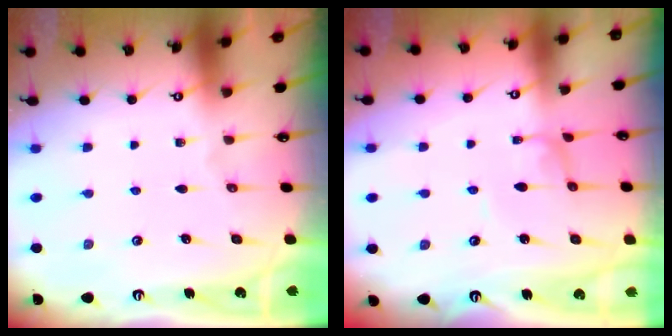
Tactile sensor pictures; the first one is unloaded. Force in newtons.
{"total": 1.9, "press": 1.9, "slide": 0.0}